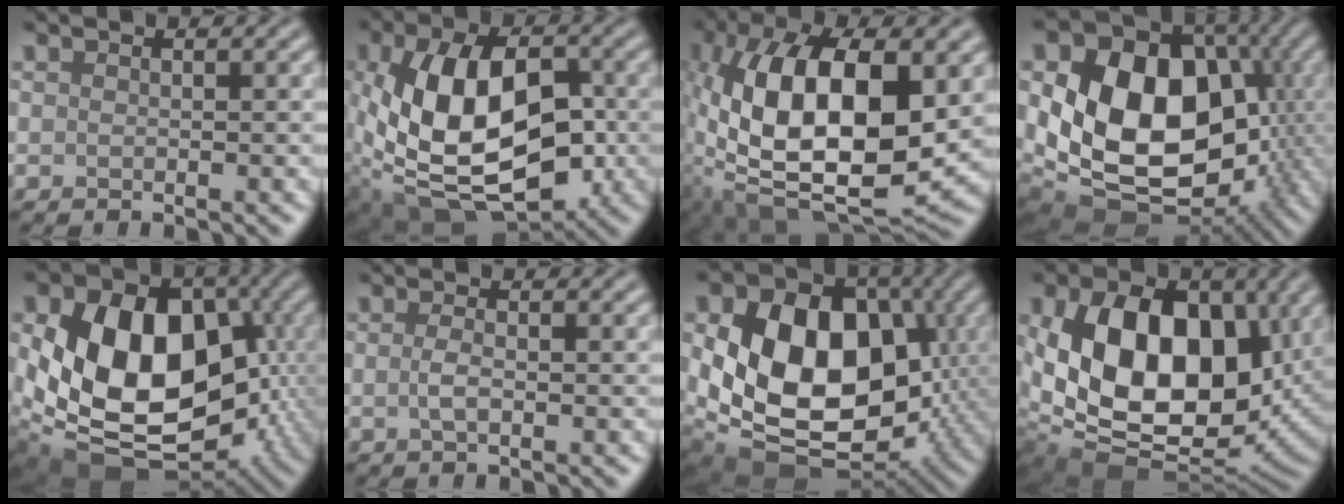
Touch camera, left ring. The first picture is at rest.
{"total": 14.0, "force": [-1.4, 8.6, 10.9], "torque": [-0.226, -0.016, -0.021]}
{"total": 15.2, "force": [0.1, 6.8, 13.6], "torque": [-0.248, 0.002, -0.003]}
{"total": 18.1, "force": [-0.2, 13.3, 12.3], "torque": [-0.184, -0.014, 0.010]}
{"total": 14.1, "force": [-0.6, 9.9, 10.0], "torque": [-0.164, -0.015, -0.015]}
{"total": 1.4, "force": [-0.2, 0.5, 1.3], "torque": [-0.031, 0.001, -0.008]}
{"total": 16.0, "force": [-0.1, 11.3, 11.3], "torque": [-0.187, -0.011, -0.008]}
{"total": 14.4, "force": [1.9, 9.6, 10.5], "torque": [-0.177, -0.010, 0.033]}